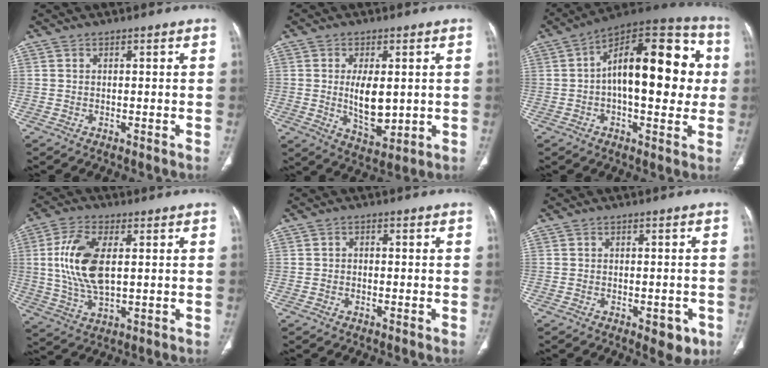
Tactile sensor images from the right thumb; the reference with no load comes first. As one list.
[{"total": 9.1, "force": [0.4, 4.6, 7.9], "torque": [-0.113, -0.017, 0.020]}, {"total": 23.4, "force": [2.1, 10.8, 20.6], "torque": [-0.277, 0.033, 0.019]}, {"total": 12.7, "force": [1.8, 6.2, 10.9], "torque": [-0.229, -0.005, 0.039]}, {"total": 1.0, "force": [-0.3, 0.9, 0.4], "torque": [0.002, 0.005, -0.008]}, {"total": 5.0, "force": [-2.2, 2.6, 3.6], "torque": [-0.020, 0.005, -0.022]}]